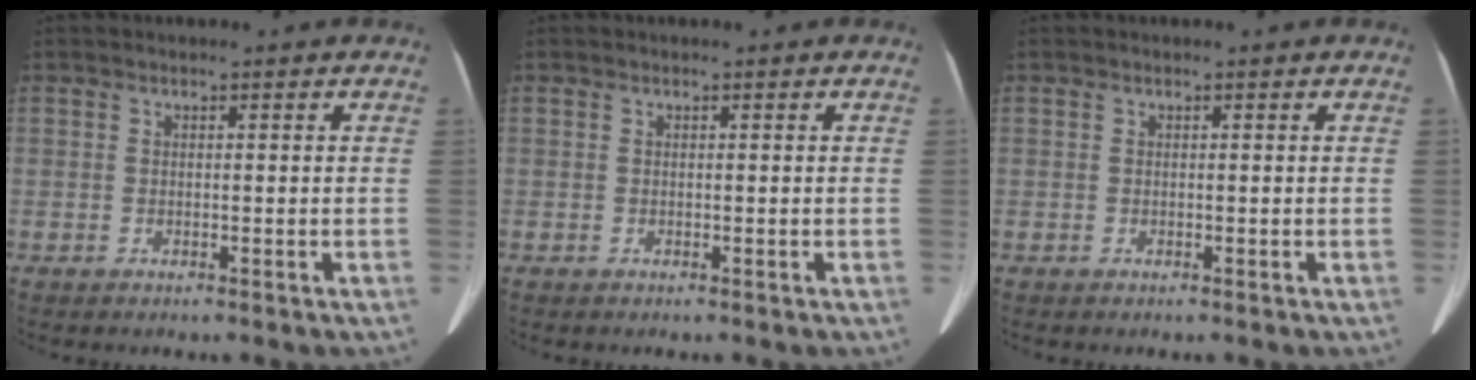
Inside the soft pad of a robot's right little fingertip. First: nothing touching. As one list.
[{"total": 0.0}, {"total": 0.0}]